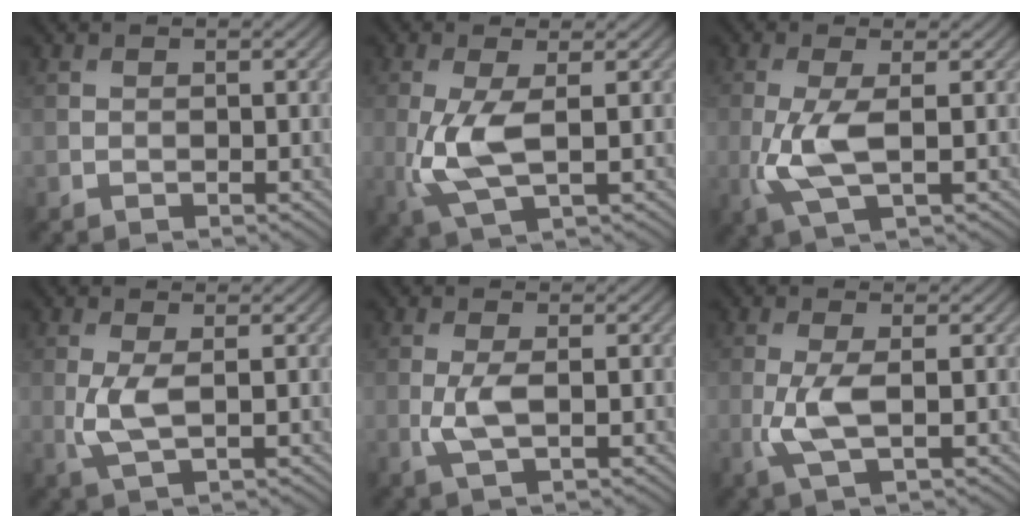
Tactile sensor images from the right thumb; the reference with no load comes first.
{"total": 6.2, "force": [-0.3, 2.2, 5.8], "torque": [-0.146, -0.007, -0.003]}
{"total": 5.6, "force": [-0.5, 1.7, 5.3], "torque": [-0.129, -0.005, -0.012]}
{"total": 3.7, "force": [0.1, 1.2, 3.5], "torque": [-0.088, -0.004, 0.004]}
{"total": 3.3, "force": [-0.2, 0.9, 3.1], "torque": [-0.077, -0.002, -0.005]}
{"total": 4.4, "force": [-0.4, 1.2, 4.2], "torque": [-0.102, -0.003, -0.013]}